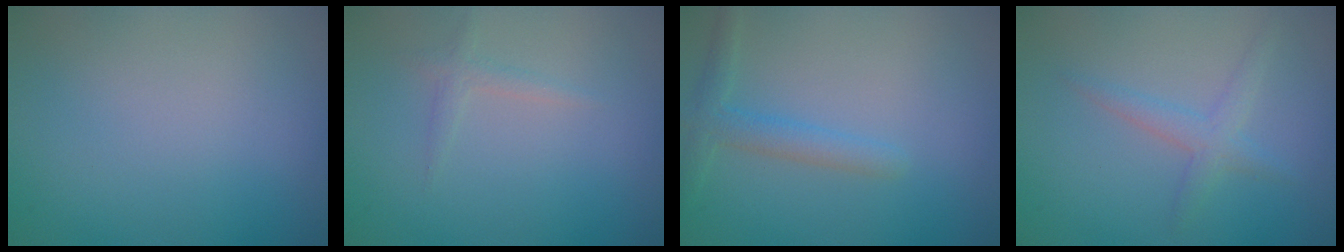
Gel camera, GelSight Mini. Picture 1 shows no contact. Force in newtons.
{"total": 1.0, "press": 1.0, "slide": 0.0}
{"total": 2.1, "press": 2.1, "slide": 0.2}
{"total": 2.0, "press": 2.0, "slide": 0.1}